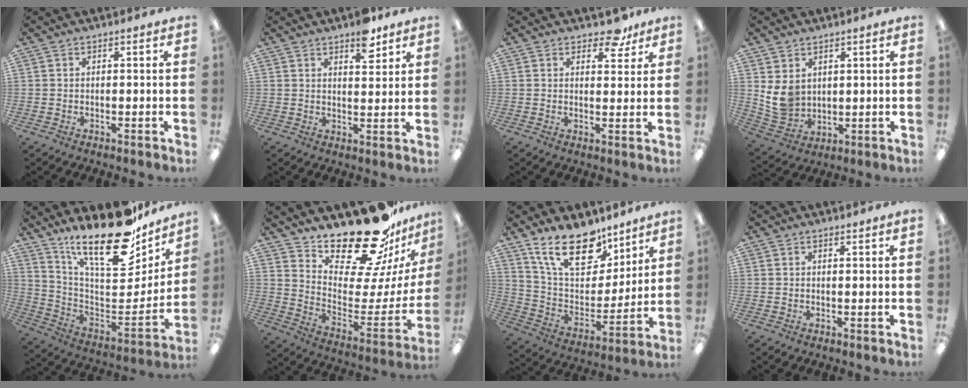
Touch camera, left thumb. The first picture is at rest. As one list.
[{"total": 6.7, "force": [5.0, 3.0, 3.4], "torque": [-0.022, -0.032, 0.081]}, {"total": 6.6, "force": [4.8, 3.4, 2.9], "torque": [-0.021, -0.025, 0.081]}, {"total": 8.0, "force": [2.7, 6.6, 3.5], "torque": [-0.084, -0.009, 0.055]}, {"total": 24.2, "force": [18.0, 8.4, 13.7], "torque": [-0.193, -0.132, 0.307]}, {"total": 23.4, "force": [19.4, 7.6, 10.6], "torque": [-0.144, -0.156, 0.332]}, {"total": 19.5, "force": [13.7, 9.5, 10.0], "torque": [-0.179, -0.078, 0.249]}, {"total": 0.7, "force": [0.7, 0.0, 0.1], "torque": [-0.003, -0.001, 0.013]}]